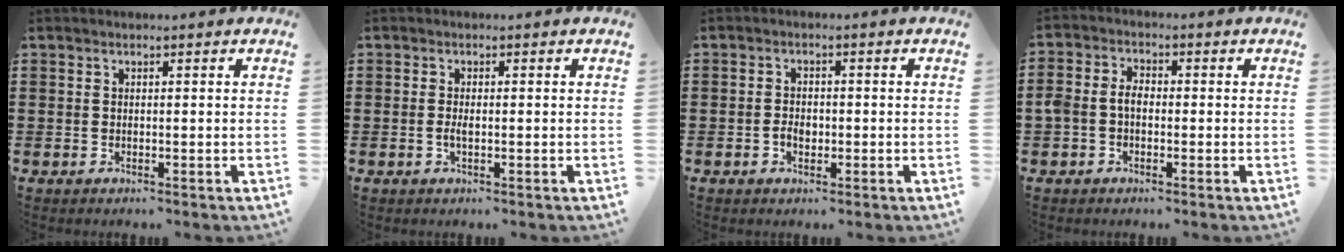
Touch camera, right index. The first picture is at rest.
{"total": 1.2, "force": [-0.3, 0.3, 1.1], "torque": [-0.020, -0.001, -0.005]}
{"total": 2.0, "force": [-0.6, 1.3, 1.4], "torque": [-0.027, 0.005, -0.014]}
{"total": 3.3, "force": [-0.7, 2.3, 2.2], "torque": [-0.066, -0.001, -0.022]}